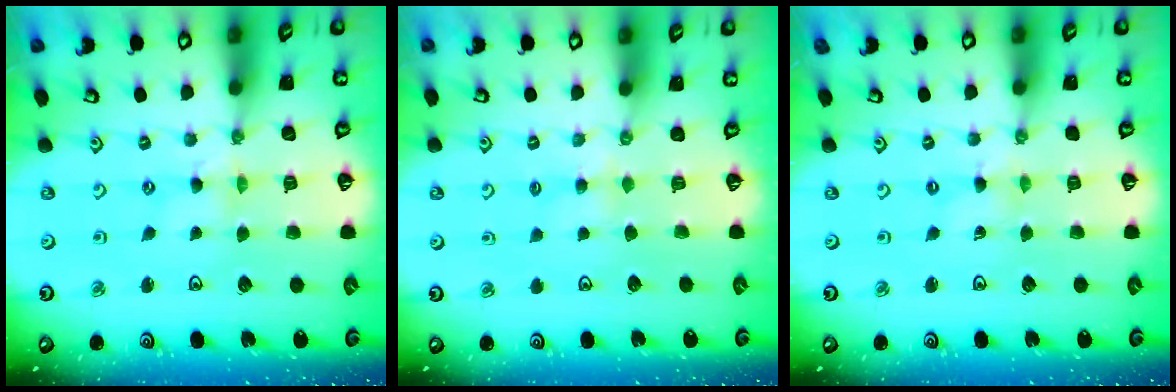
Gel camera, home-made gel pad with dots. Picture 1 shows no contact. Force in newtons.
{"total": 2.2, "press": 2.1, "slide": 0.4}
{"total": 0.0}